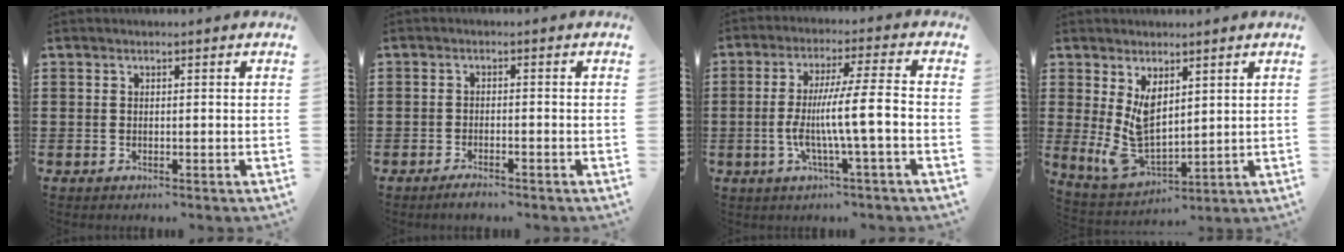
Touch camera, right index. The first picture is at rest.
{"total": 1.6, "force": [-1.5, 0.1, 0.6], "torque": [-0.012, -0.001, -0.028]}
{"total": 9.2, "force": [-2.0, 0.5, 8.9], "torque": [-0.154, 0.000, -0.041]}
{"total": 7.2, "force": [1.8, 4.1, 5.7], "torque": [-0.133, -0.010, 0.036]}